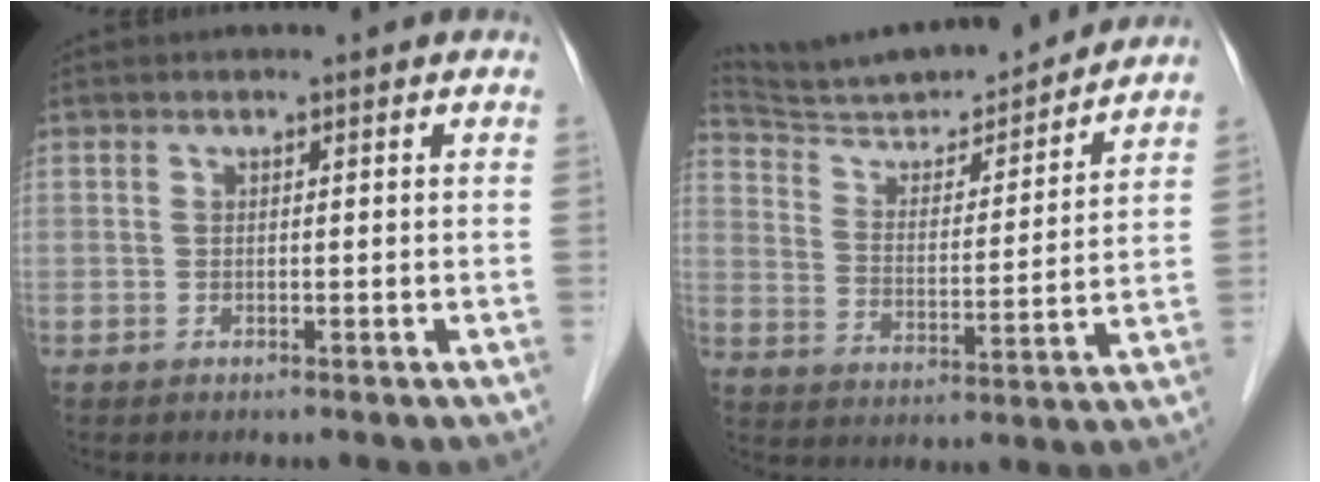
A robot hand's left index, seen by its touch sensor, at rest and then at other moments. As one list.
[{"total": 18.9, "force": [17.8, 1.6, 6.1], "torque": [-0.106, -0.001, 0.277]}]